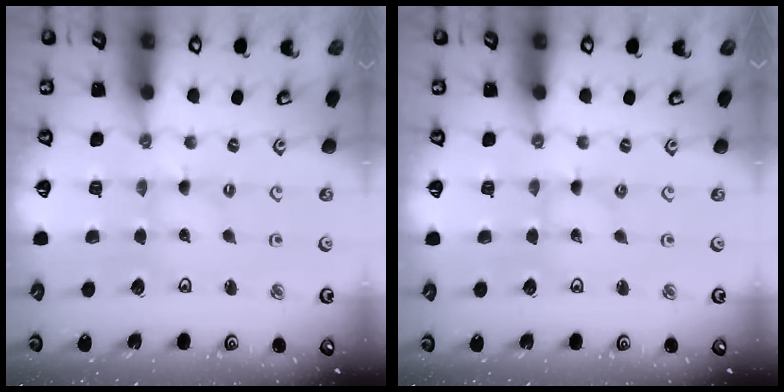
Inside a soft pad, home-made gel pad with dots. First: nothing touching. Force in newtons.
{"total": 0.0}